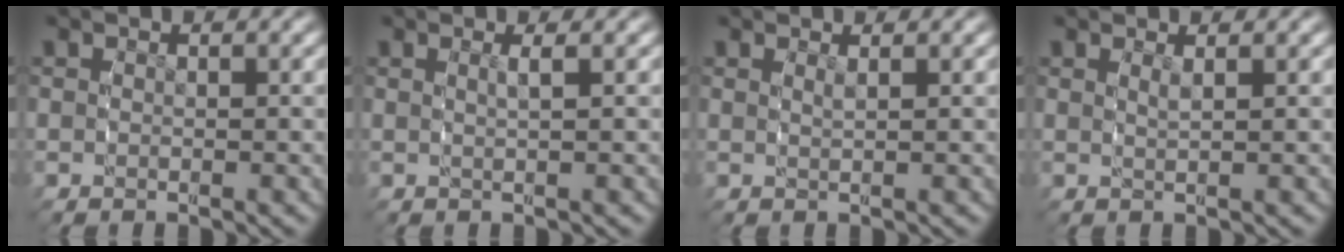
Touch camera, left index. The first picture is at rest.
{"total": 1.0, "force": [0.4, -0.1, 0.9], "torque": [-0.021, -0.002, 0.008]}
{"total": 1.0, "force": [0.8, -0.3, 0.4], "torque": [-0.011, -0.005, 0.016]}
{"total": 1.1, "force": [0.9, -0.2, 0.7], "torque": [-0.017, -0.007, 0.017]}